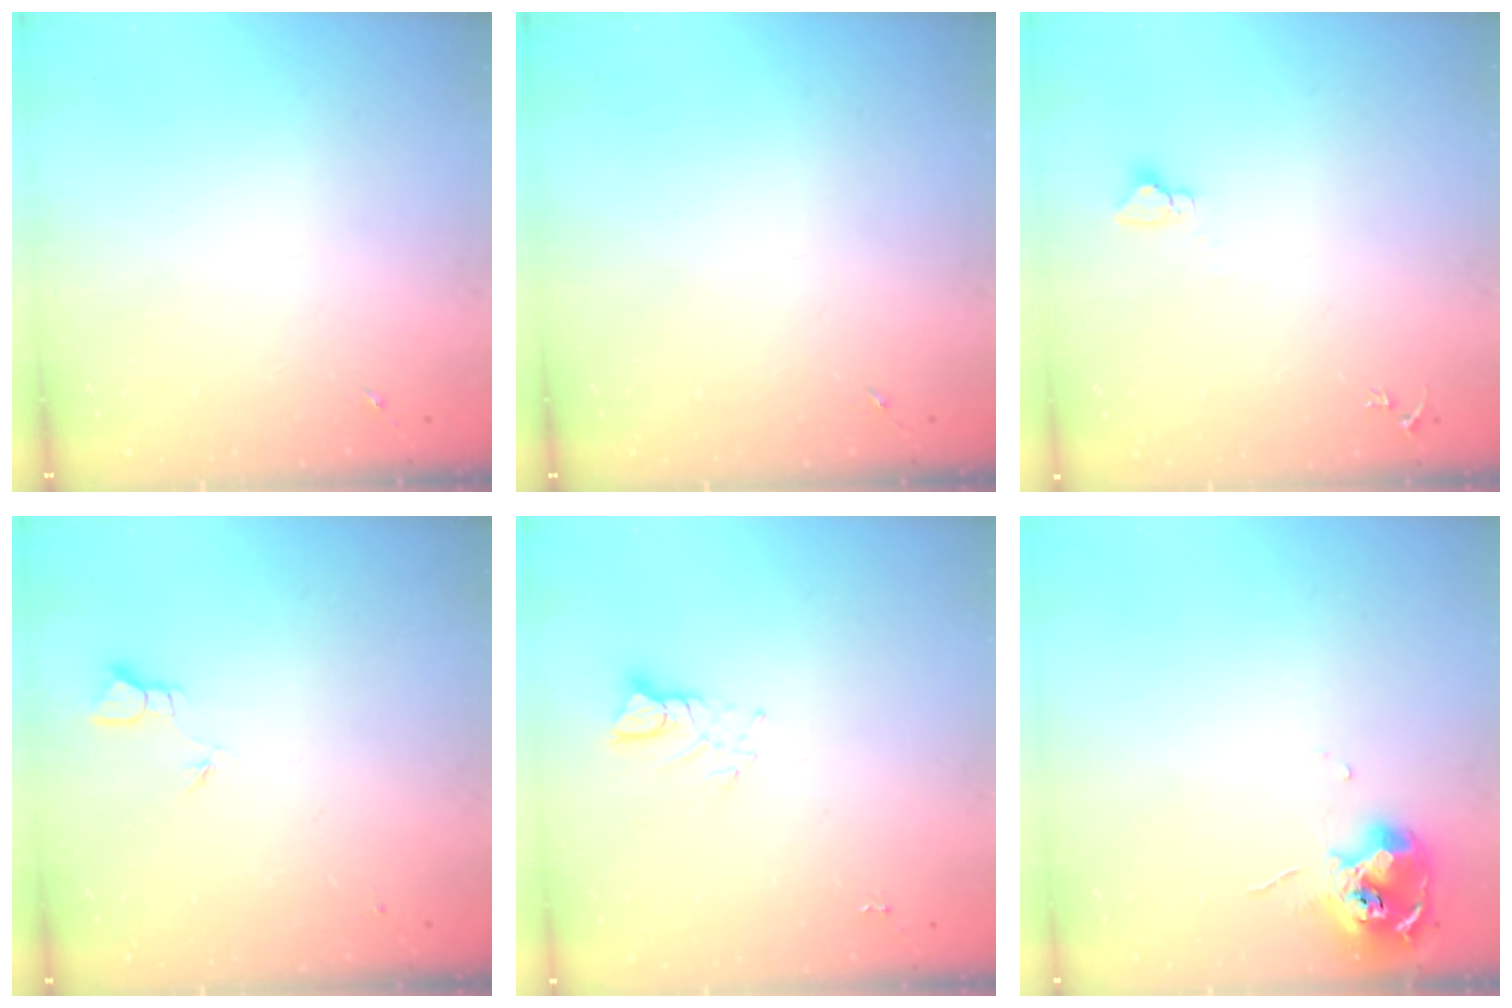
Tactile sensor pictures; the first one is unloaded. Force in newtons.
{"total": 0.0}
{"total": 2.8, "press": 2.8, "slide": 0.2}
{"total": 2.0, "press": 2.0, "slide": 0.1}
{"total": 3.5, "press": 3.5, "slide": 0.3}
{"total": 11.7, "press": 11.6, "slide": 1.0}